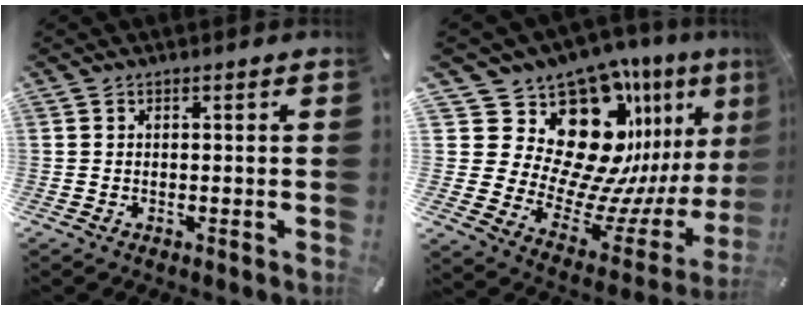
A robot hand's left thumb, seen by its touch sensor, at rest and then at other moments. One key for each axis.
{"total": 23.7, "fx": 14.3, "fy": 13.1, "fz": 13.6, "tx": -0.223, "ty": -0.161, "tz": 0.275}